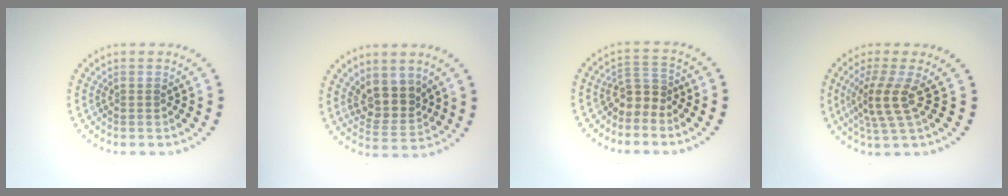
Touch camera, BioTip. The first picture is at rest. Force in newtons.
{"total": 3.5, "press": 3.0, "slide": 1.8}
{"total": 2.6, "press": 1.9, "slide": 1.7}
{"total": 3.4, "press": 2.6, "slide": 2.2}